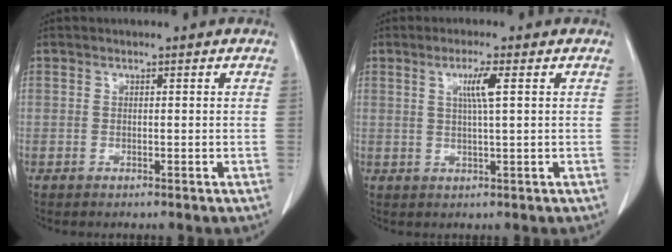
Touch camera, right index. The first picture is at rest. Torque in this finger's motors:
{"motor_torque": [0.36, 0.24, 0.08, 0.06]}